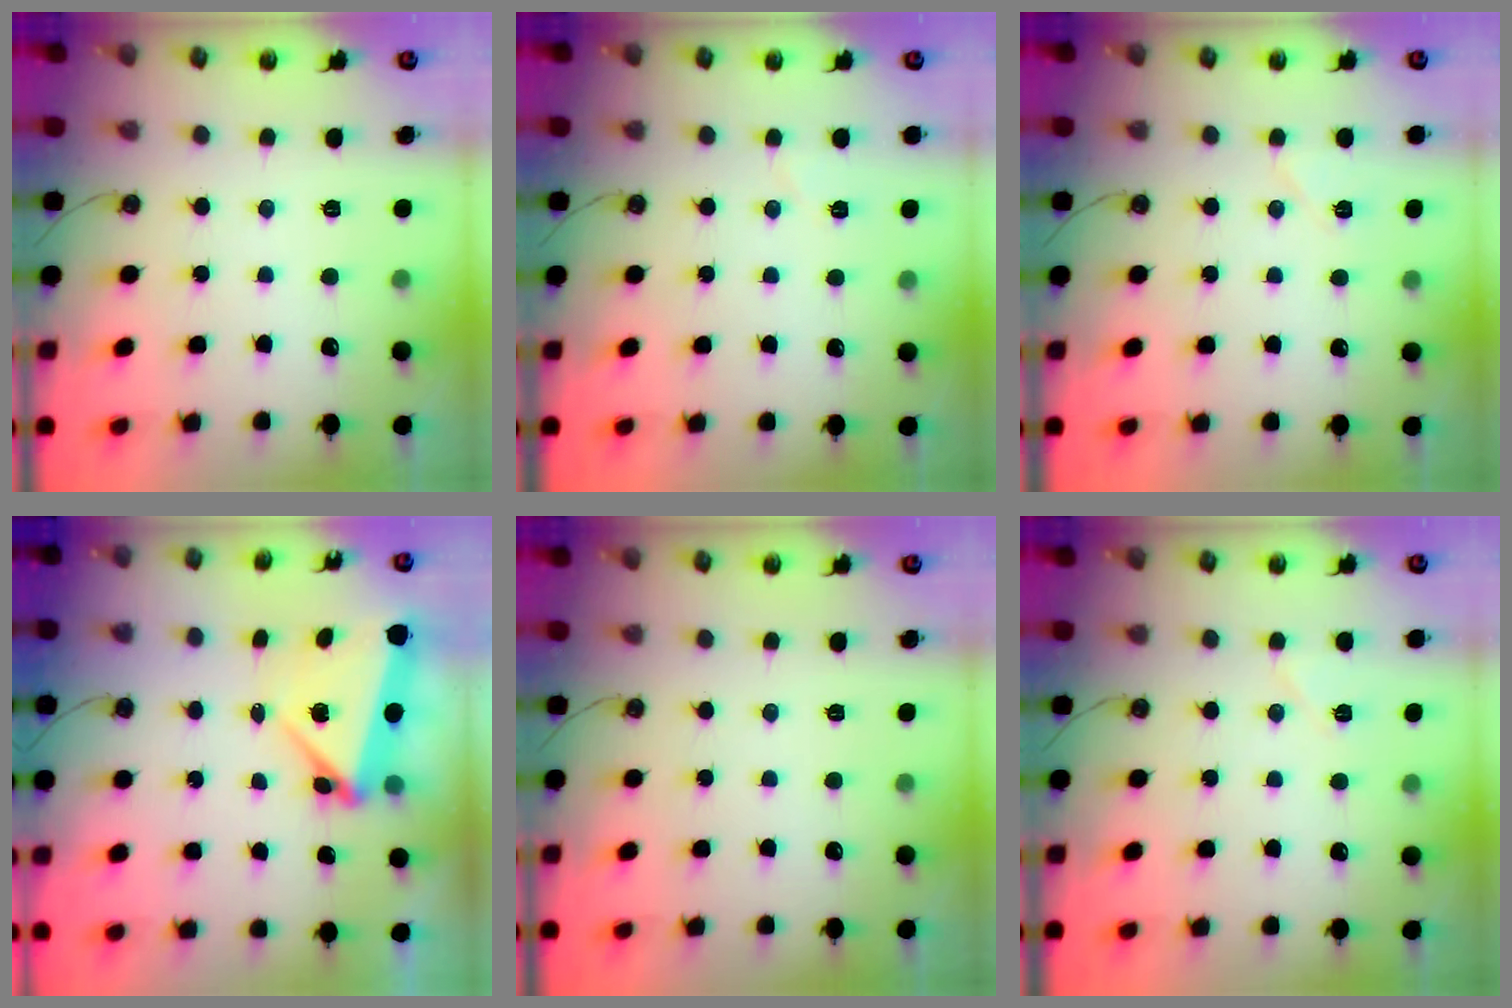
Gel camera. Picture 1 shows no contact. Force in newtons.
{"total": 3.0, "press": 2.8, "slide": 1.0}
{"total": 6.1, "press": 5.5, "slide": 2.6}
{"total": 6.1, "press": 6.0, "slide": 0.9}
{"total": 0.0}
{"total": 4.8, "press": 4.4, "slide": 2.1}